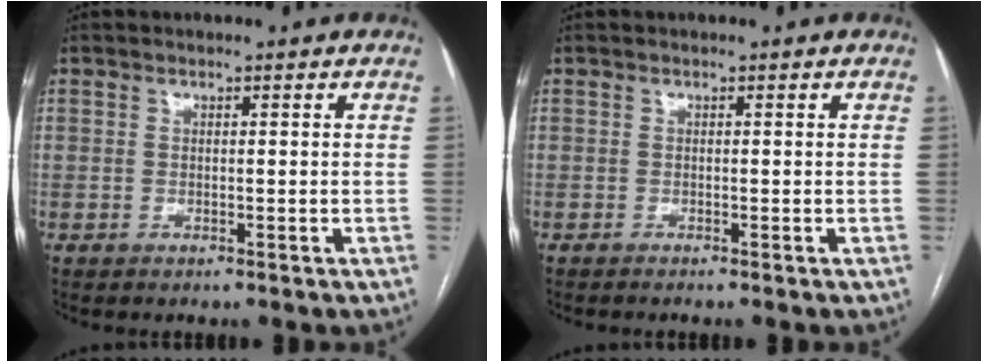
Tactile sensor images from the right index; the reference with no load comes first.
{"total": 0.7, "force": [-0.7, -0.1, 0.2], "torque": [0.000, 0.001, -0.011]}